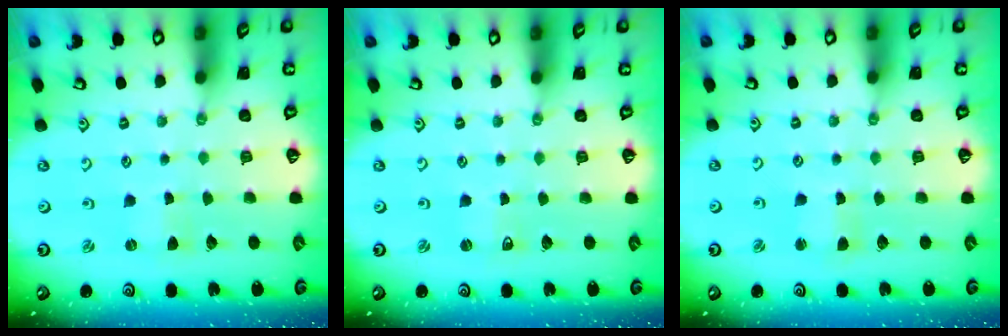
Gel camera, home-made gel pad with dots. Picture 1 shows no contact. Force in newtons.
{"total": 2.3, "press": 2.3, "slide": 0.4}
{"total": 2.1, "press": 2.1, "slide": 0.3}